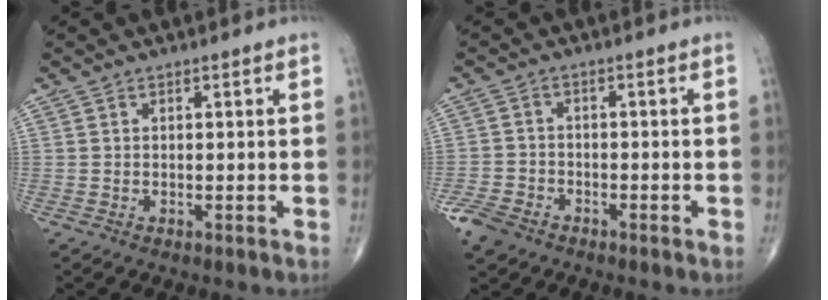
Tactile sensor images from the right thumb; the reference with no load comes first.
{"total": 5.3, "force": [-3.6, 3.4, 2.0], "torque": [-0.045, 0.010, -0.069]}